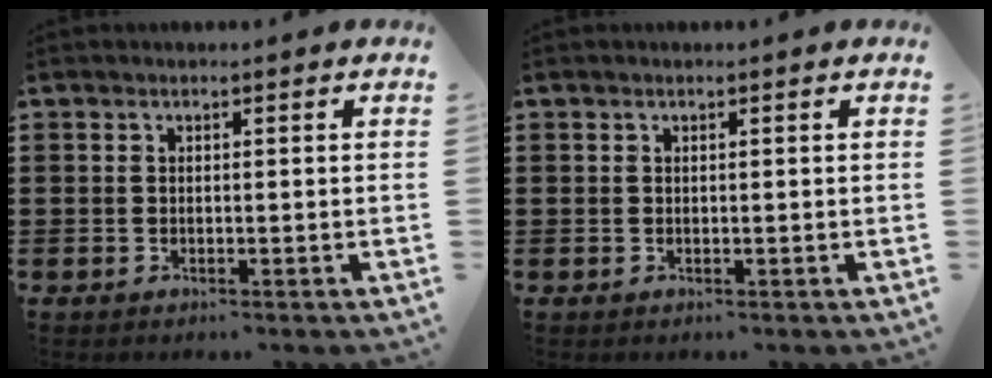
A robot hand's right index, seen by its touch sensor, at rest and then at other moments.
{"total": 0.0}